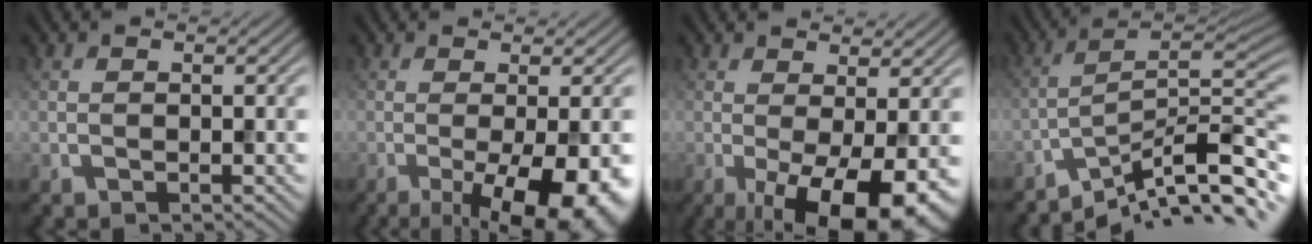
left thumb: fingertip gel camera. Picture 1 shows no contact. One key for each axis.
{"total": 11.1, "fx": -3.9, "fy": 3.1, "fz": 9.9, "tx": -0.134, "ty": -0.010, "tz": -0.046}
{"total": 10.1, "fx": -2.7, "fy": 3.4, "fz": 9.2, "tx": -0.136, "ty": -0.003, "tz": -0.035}
{"total": 11.0, "fx": -7.0, "fy": 2.0, "fz": 8.3, "tx": -0.130, "ty": 0.005, "tz": -0.123}